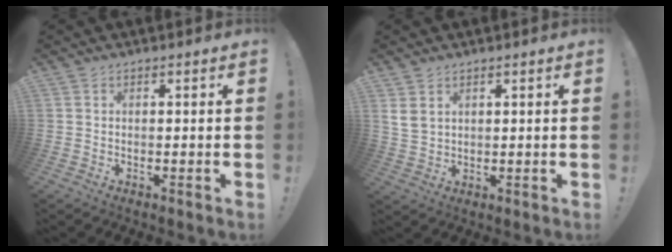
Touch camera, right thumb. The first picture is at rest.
{"total": 4.4, "force": [2.2, 2.9, 2.5], "torque": [-0.044, -0.002, 0.045]}